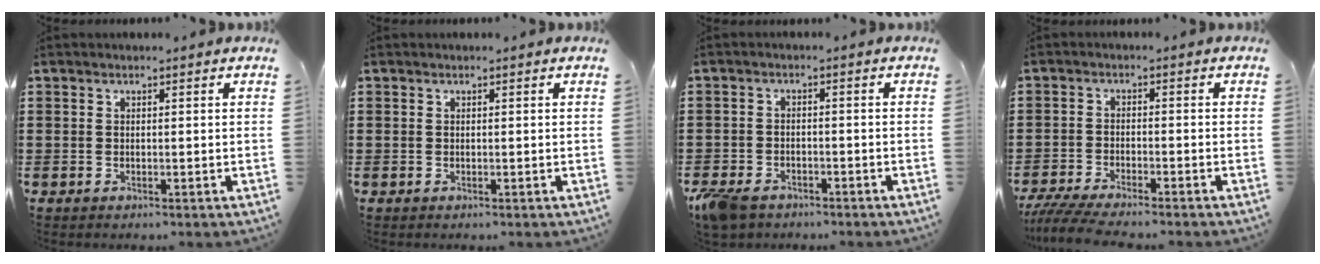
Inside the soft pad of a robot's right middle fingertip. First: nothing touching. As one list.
[{"total": 0.0}, {"total": 3.4, "force": [-2.9, 1.5, 1.0], "torque": [-0.041, -0.003, -0.064]}, {"total": 4.1, "force": [-3.8, 0.1, 1.6], "torque": [-0.040, -0.013, -0.078]}]